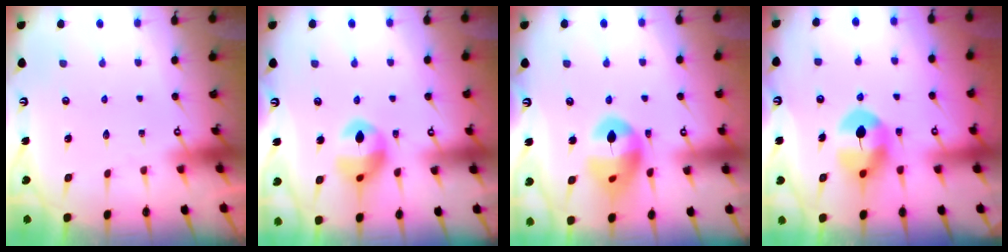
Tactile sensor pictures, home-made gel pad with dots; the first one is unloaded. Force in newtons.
{"total": 12.8, "press": 12.7, "slide": 1.3}
{"total": 14.3, "press": 14.1, "slide": 1.9}
{"total": 8.5, "press": 8.5, "slide": 1.0}